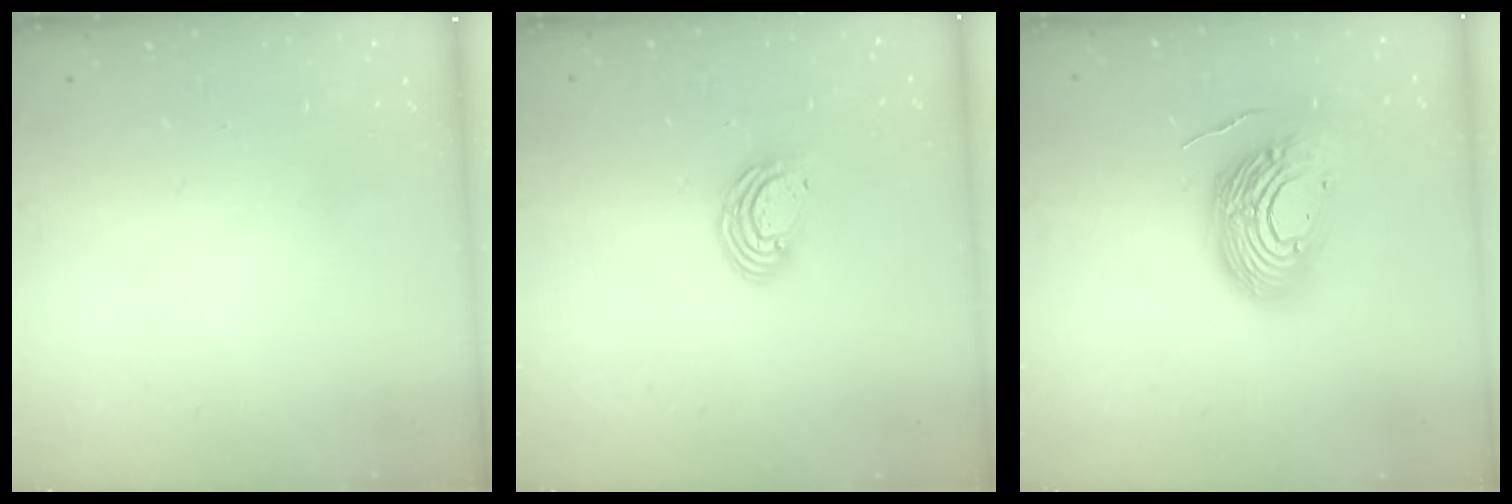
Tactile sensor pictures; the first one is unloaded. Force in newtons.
{"total": 7.5, "press": 7.4, "slide": 1.3}
{"total": 15.3, "press": 15.1, "slide": 2.2}